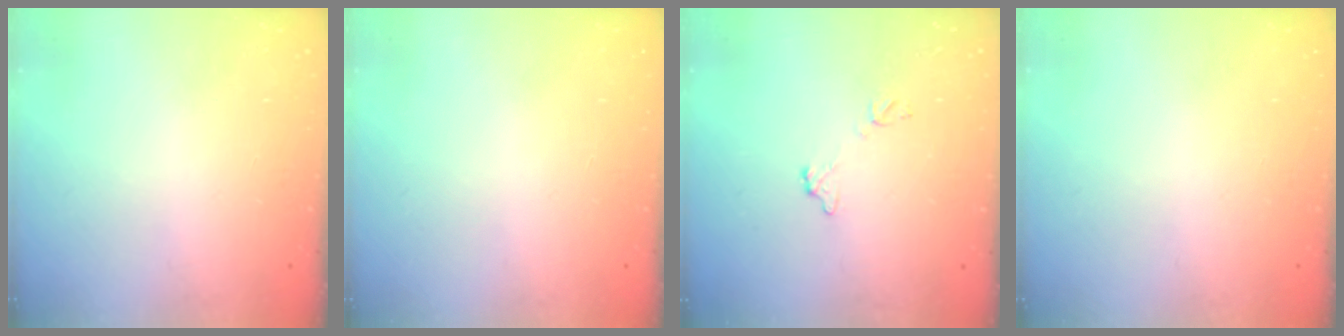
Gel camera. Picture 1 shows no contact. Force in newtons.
{"total": 0.0}
{"total": 6.8, "press": 6.8, "slide": 0.4}
{"total": 0.0}